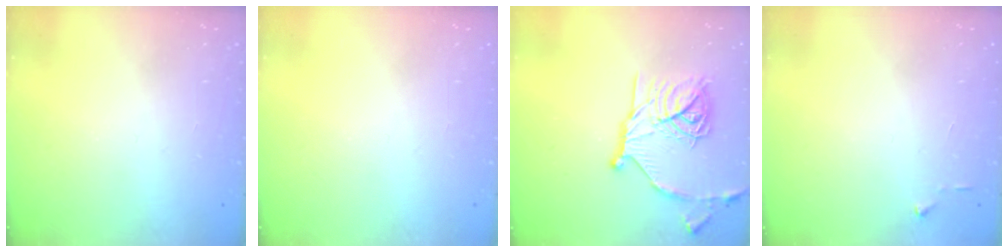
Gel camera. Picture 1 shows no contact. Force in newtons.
{"total": 0.0}
{"total": 19.6, "press": 19.5, "slide": 1.7}
{"total": 3.0, "press": 2.9, "slide": 0.4}